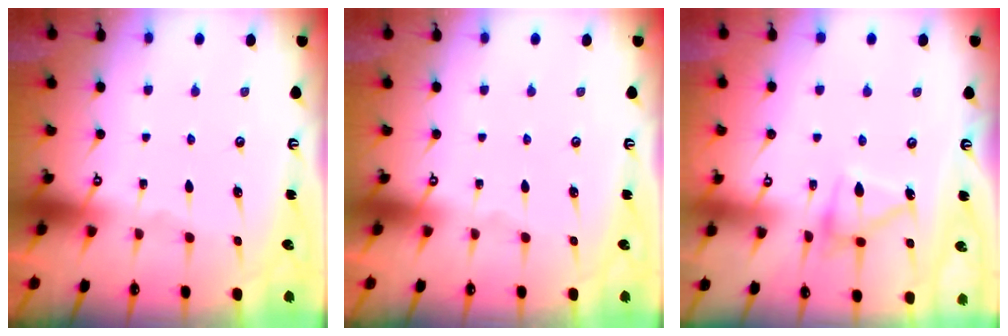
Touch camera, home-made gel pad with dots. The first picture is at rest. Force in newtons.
{"total": 0.0}
{"total": 12.7, "press": 12.7, "slide": 0.7}